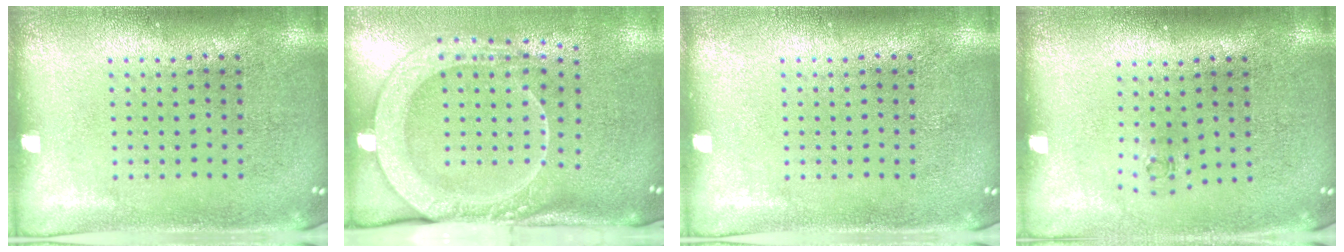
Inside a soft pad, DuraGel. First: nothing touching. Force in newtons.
{"total": 2.7, "press": 2.1, "slide": 1.7}
{"total": 0.0}
{"total": 0.6, "press": 0.3, "slide": 0.5}